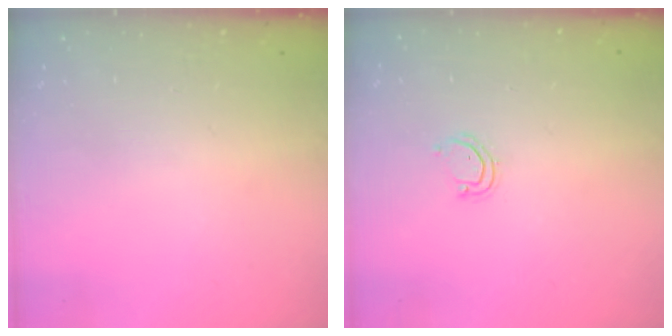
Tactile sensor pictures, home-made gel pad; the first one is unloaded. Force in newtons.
{"total": 3.5, "press": 3.5, "slide": 0.3}